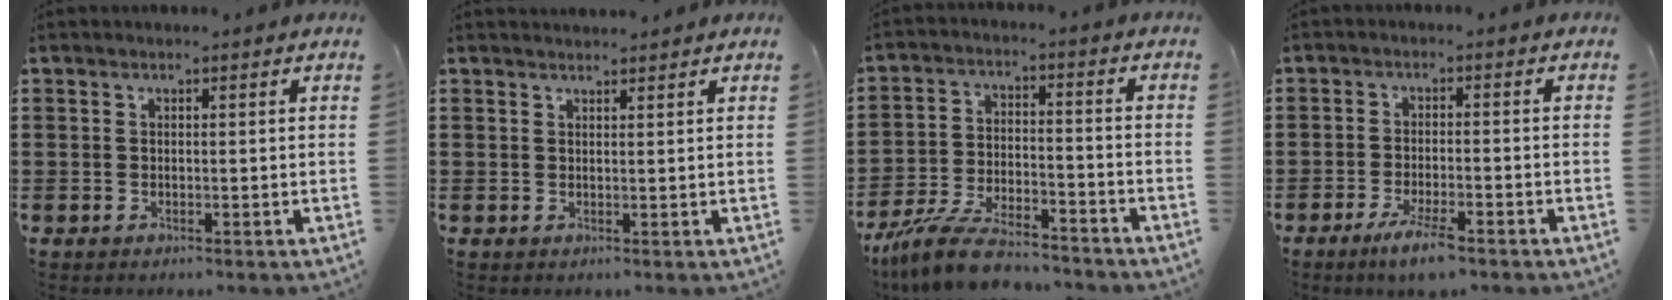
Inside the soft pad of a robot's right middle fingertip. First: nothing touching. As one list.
[{"total": 1.2, "force": [1.2, 0.1, 0.0], "torque": [0.004, -0.003, 0.022]}, {"total": 8.4, "force": [-7.6, 1.5, 3.4], "torque": [-0.073, 0.010, -0.145]}, {"total": 4.5, "force": [-2.9, 0.6, 3.4], "torque": [-0.065, -0.004, -0.052]}]